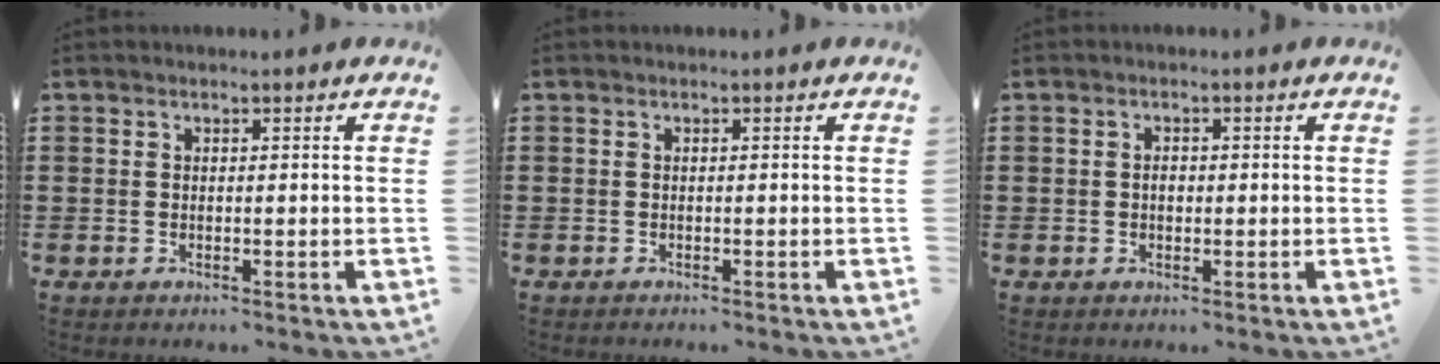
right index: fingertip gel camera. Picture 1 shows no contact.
{"total": 0.0}
{"total": 1.3, "force": [-0.1, 0.8, 1.0], "torque": [-0.022, 0.004, -0.004]}